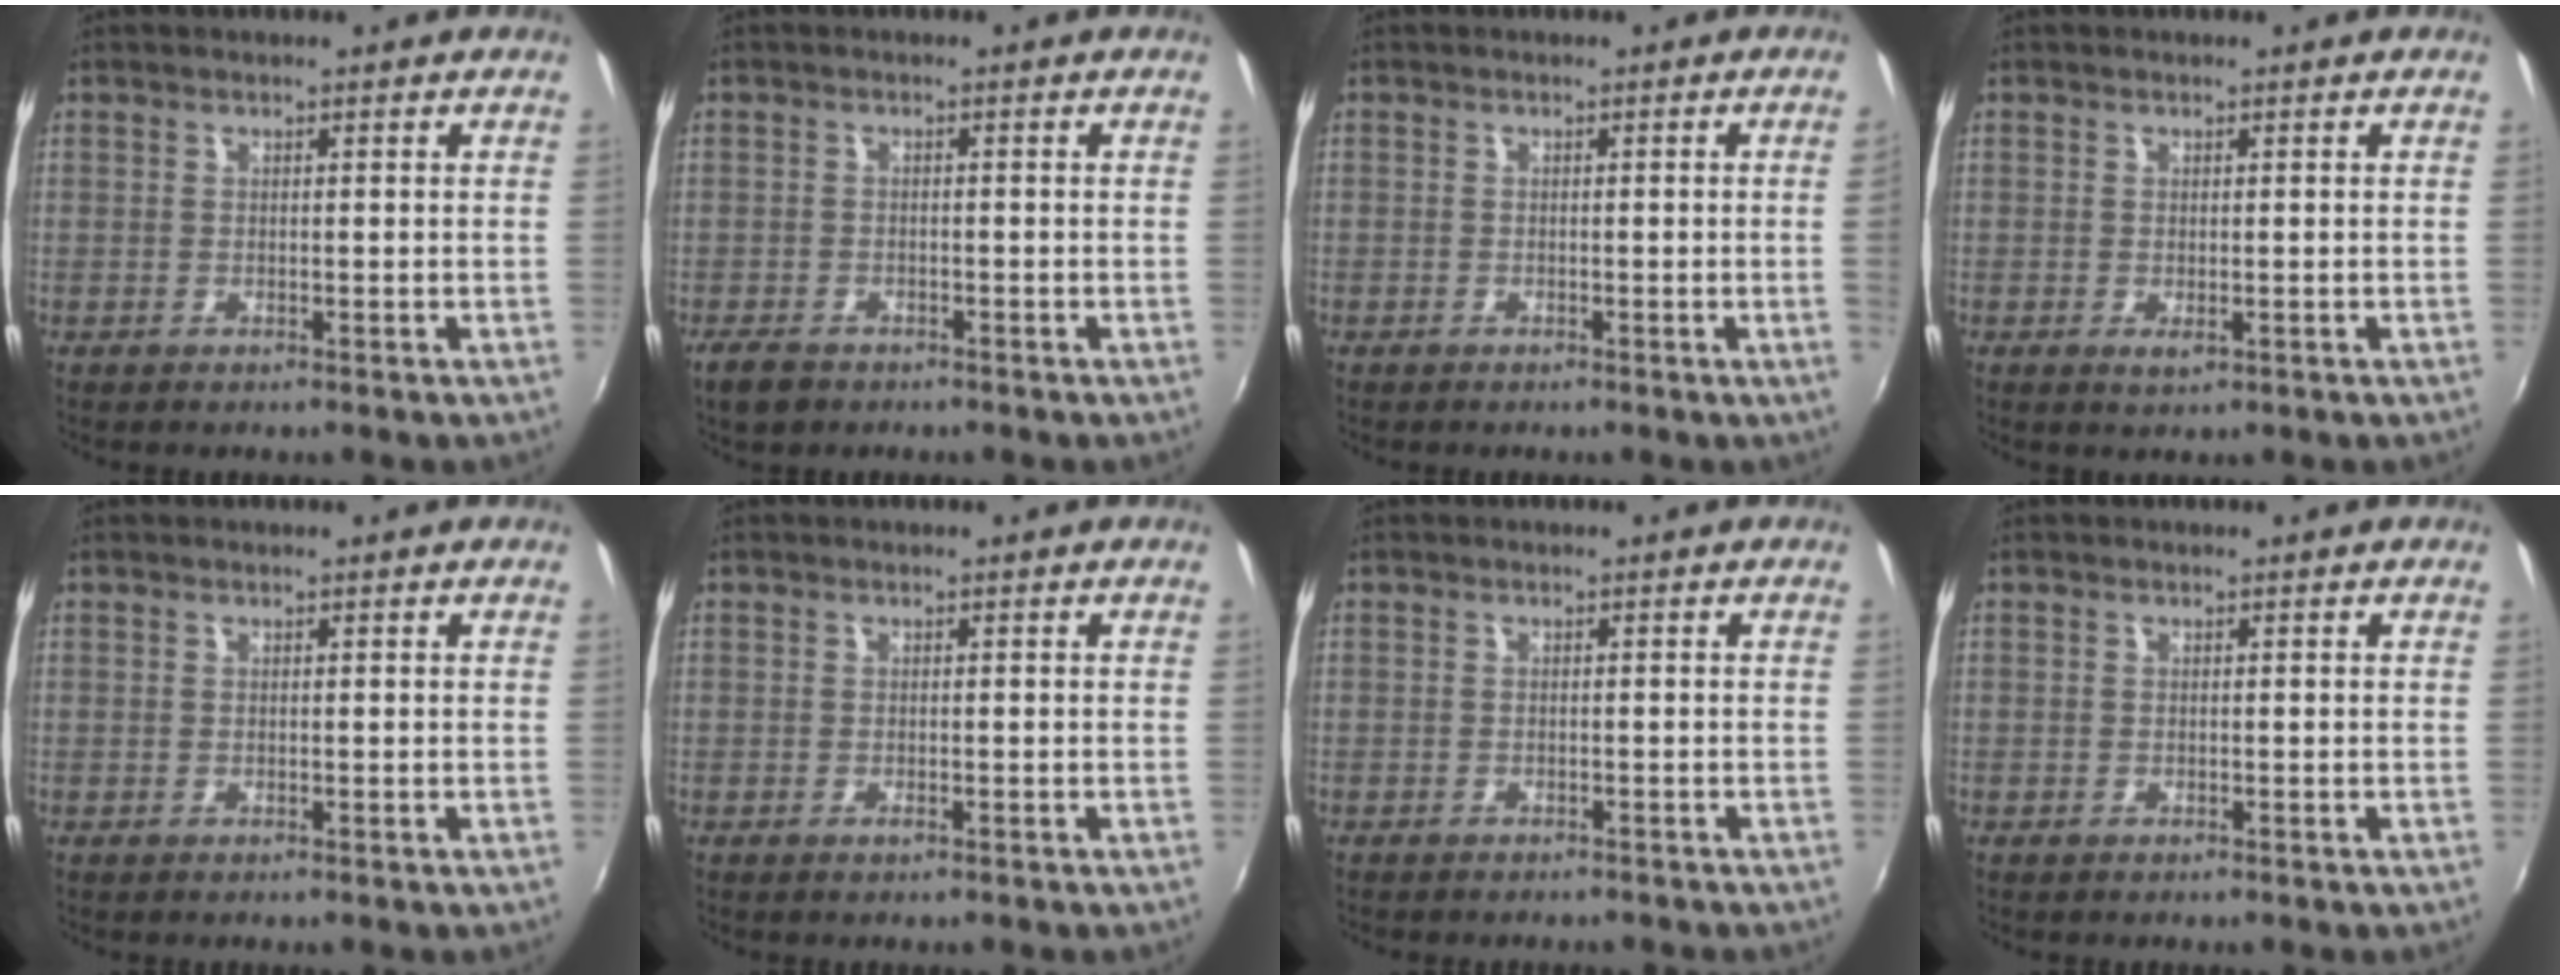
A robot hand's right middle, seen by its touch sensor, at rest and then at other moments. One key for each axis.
{"total": 3.8, "fx": -2.8, "fy": 2.0, "fz": 1.7, "tx": -0.047, "ty": -0.006, "tz": -0.049}
{"total": 1.0, "fx": -0.3, "fy": -0.6, "fz": 0.8, "tx": -0.011, "ty": -0.006, "tz": -0.005}
{"total": 1.3, "fx": -0.3, "fy": 0.7, "fz": 1.1, "tx": -0.019, "ty": -0.003, "tz": -0.002}
{"total": 0.0}
{"total": 0.6, "fx": -0.4, "fy": 0.2, "fz": 0.4, "tx": -0.006, "ty": 0.001, "tz": -0.007}
{"total": 3.1, "fx": -2.8, "fy": 0.8, "fz": 1.0, "tx": -0.025, "ty": -0.010, "tz": -0.039}
{"total": 0.5, "fx": -0.4, "fy": 0.4, "fz": -0.1, "tx": 0.001, "ty": 0.000, "tz": -0.008}